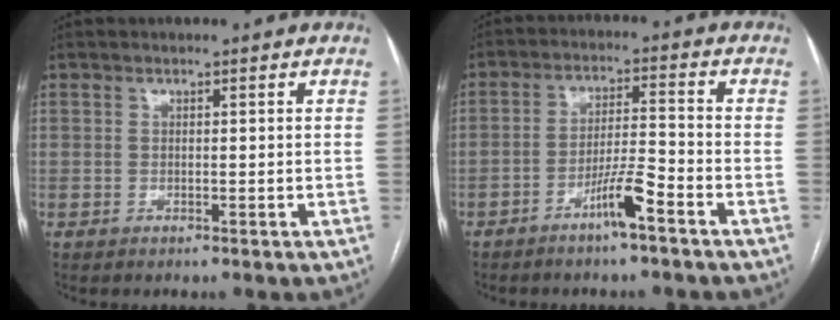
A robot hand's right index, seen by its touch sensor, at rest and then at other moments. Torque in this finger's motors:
{"motor_torque": [1.62, -0.52, 0.78, 0.18]}